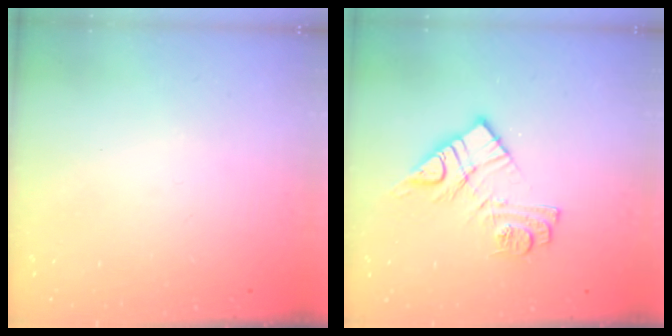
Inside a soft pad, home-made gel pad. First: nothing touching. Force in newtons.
{"total": 11.2, "press": 11.2, "slide": 0.4}